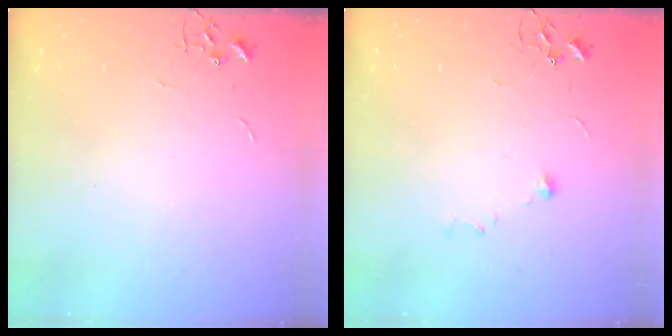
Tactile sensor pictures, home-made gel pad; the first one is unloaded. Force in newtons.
{"total": 6.0, "press": 5.9, "slide": 0.7}